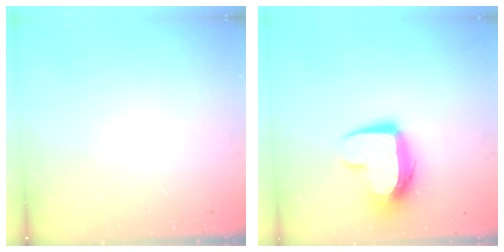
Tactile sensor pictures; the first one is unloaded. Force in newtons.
{"total": 12.3, "press": 12.3, "slide": 0.9}